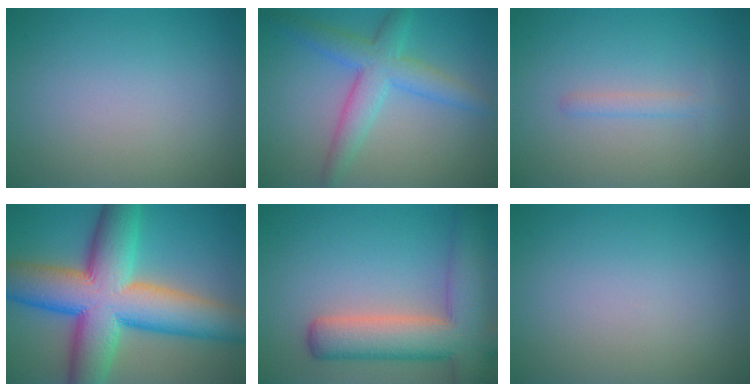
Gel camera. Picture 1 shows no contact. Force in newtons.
{"total": 3.5, "press": 3.5, "slide": 0.3}
{"total": 1.2, "press": 1.2, "slide": 0.1}
{"total": 14.8, "press": 14.8, "slide": 0.5}
{"total": 8.8, "press": 8.8, "slide": 0.6}
{"total": 0.0}